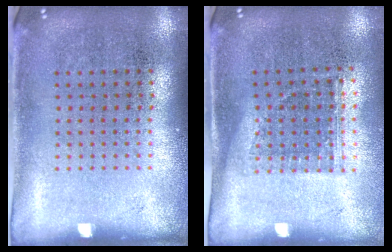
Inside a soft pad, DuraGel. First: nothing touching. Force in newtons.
{"total": 1.1, "press": 0.9, "slide": 0.7}